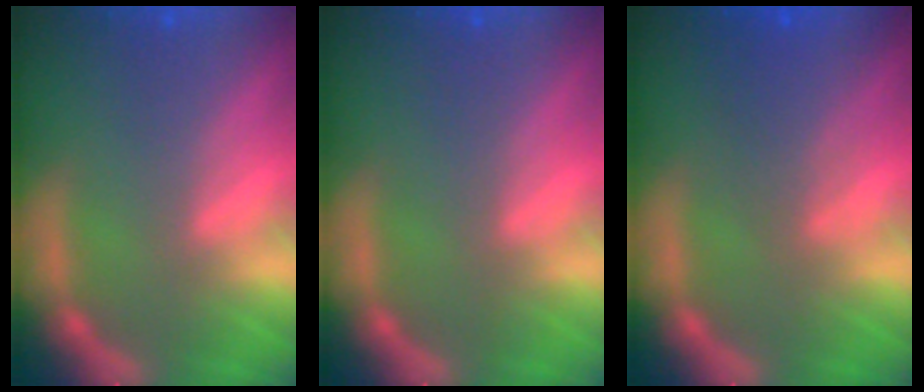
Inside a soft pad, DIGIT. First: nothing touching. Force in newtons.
{"total": 0.0}
{"total": 3.1}